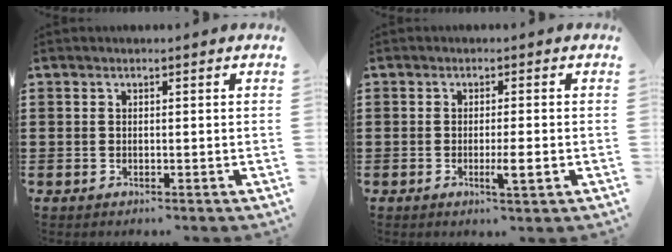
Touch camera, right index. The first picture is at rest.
{"total": 3.2, "force": [-1.0, 0.2, 3.0], "torque": [-0.050, -0.005, -0.018]}